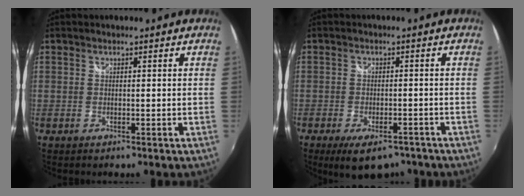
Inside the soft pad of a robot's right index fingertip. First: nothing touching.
{"total": 9.1, "force": [-6.5, 3.9, 5.0], "torque": [-0.103, -0.018, -0.099]}